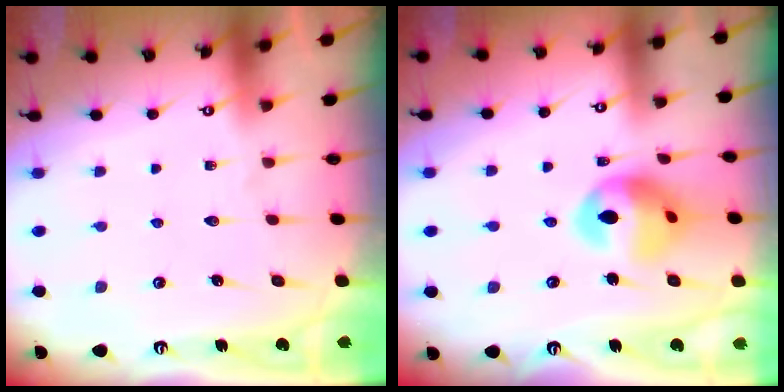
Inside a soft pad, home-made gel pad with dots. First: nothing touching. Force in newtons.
{"total": 13.3, "press": 13.2, "slide": 1.5}